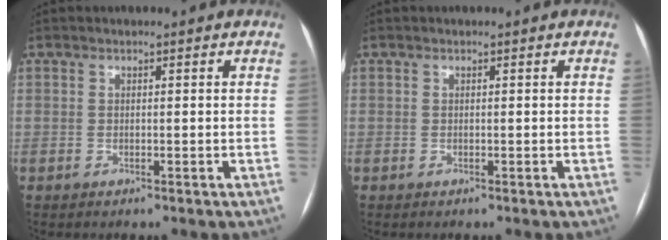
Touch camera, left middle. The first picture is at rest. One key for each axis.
{"total": 0.0}